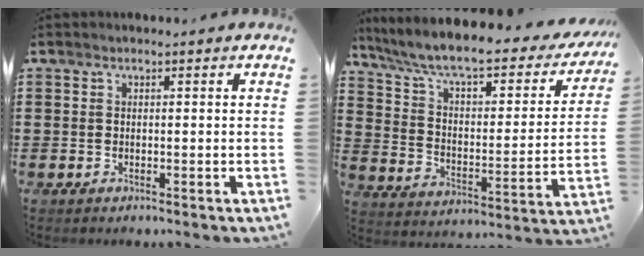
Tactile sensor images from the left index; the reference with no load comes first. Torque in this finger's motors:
{"motor_torque": [1.26, -0.88, 1.05, 0.21]}